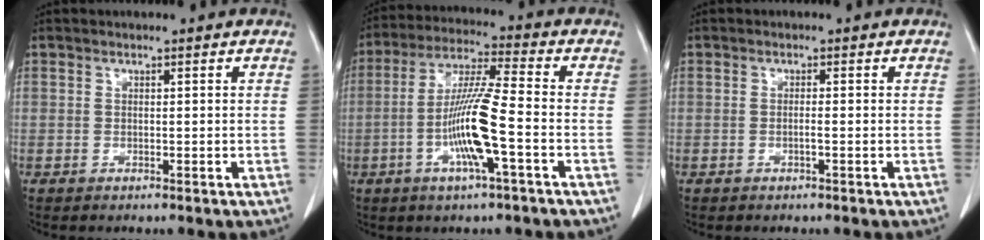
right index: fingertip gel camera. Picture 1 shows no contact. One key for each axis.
{"total": 11.5, "fx": -3.2, "fy": 0.1, "fz": 11.1, "tx": -0.217, "ty": -0.002, "tz": -0.065}
{"total": 0.9, "fx": -0.3, "fy": -0.1, "fz": 0.8, "tx": -0.016, "ty": 0.001, "tz": -0.006}